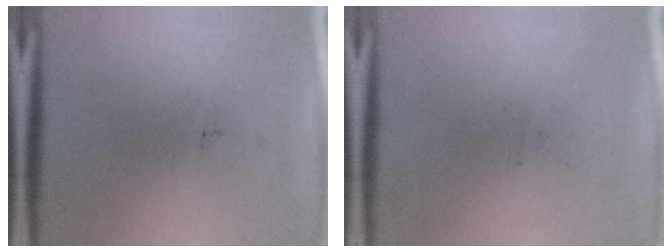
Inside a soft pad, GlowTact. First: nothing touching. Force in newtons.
{"total": 0.0}